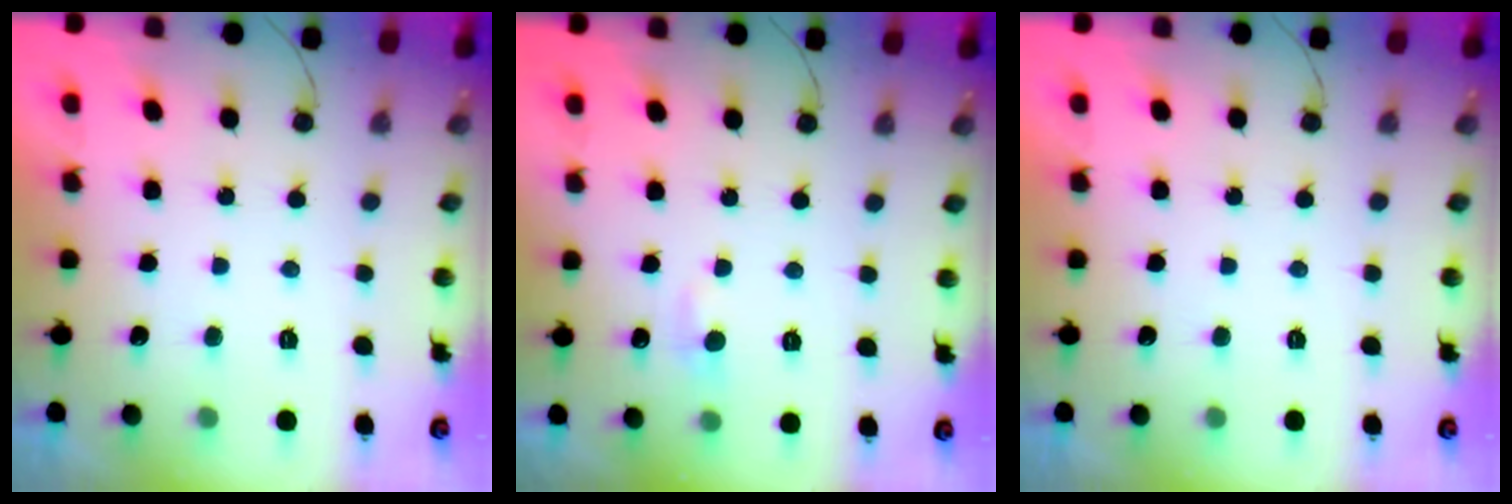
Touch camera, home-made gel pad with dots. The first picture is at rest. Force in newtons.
{"total": 4.9, "press": 4.9, "slide": 0.6}
{"total": 0.0}